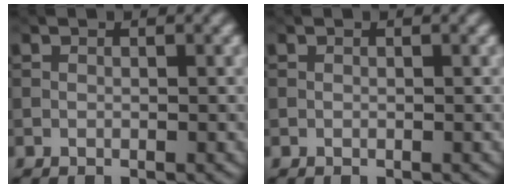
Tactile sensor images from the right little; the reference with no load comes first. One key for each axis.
{"total": 0.0}